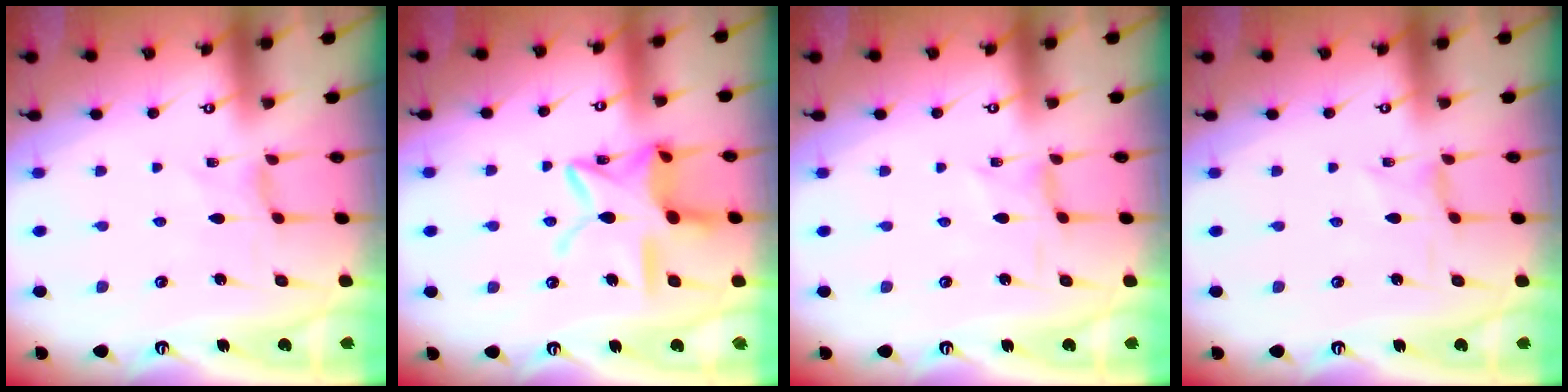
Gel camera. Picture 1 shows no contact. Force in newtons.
{"total": 15.2, "press": 15.2, "slide": 1.2}
{"total": 0.0}
{"total": 0.0}